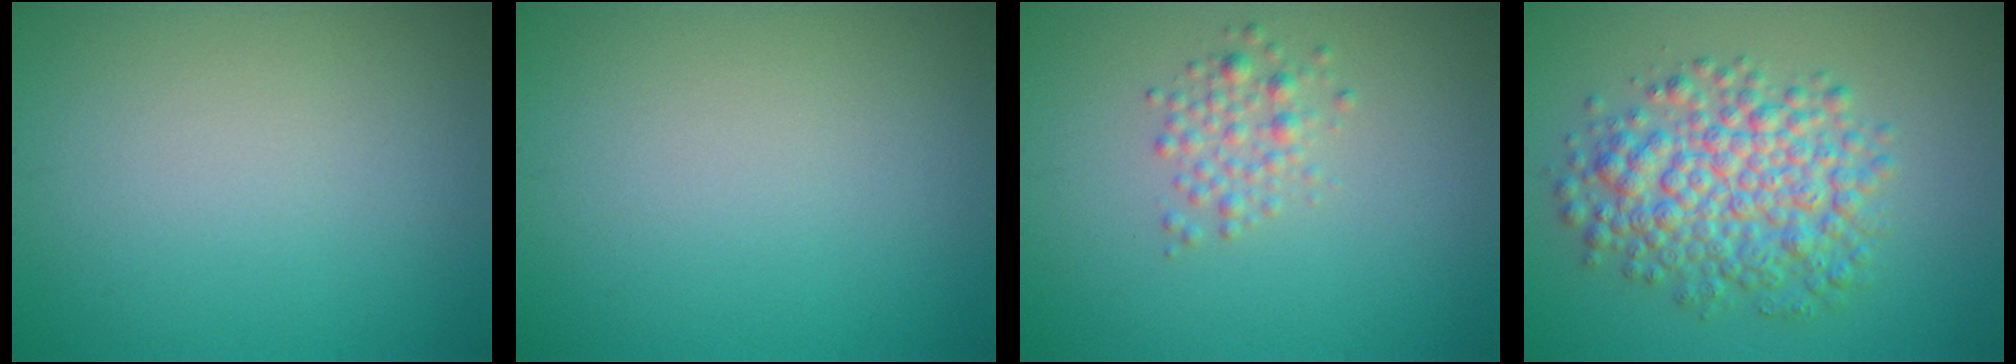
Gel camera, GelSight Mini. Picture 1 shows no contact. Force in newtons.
{"total": 0.0}
{"total": 1.9, "press": 1.9, "slide": 0.1}
{"total": 6.4, "press": 6.4, "slide": 0.1}